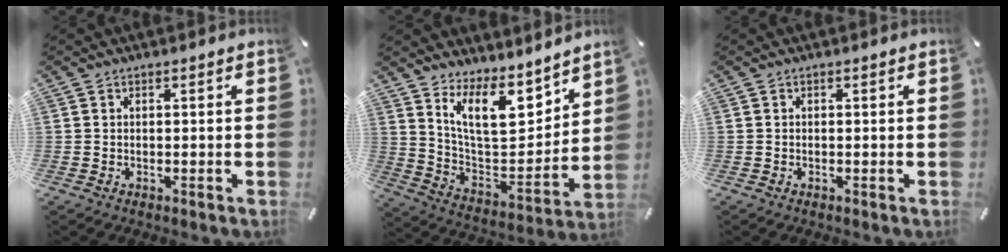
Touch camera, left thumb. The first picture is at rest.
{"total": 15.5, "force": [10.1, 7.7, 8.7], "torque": [-0.144, -0.067, 0.185]}
{"total": 0.0}